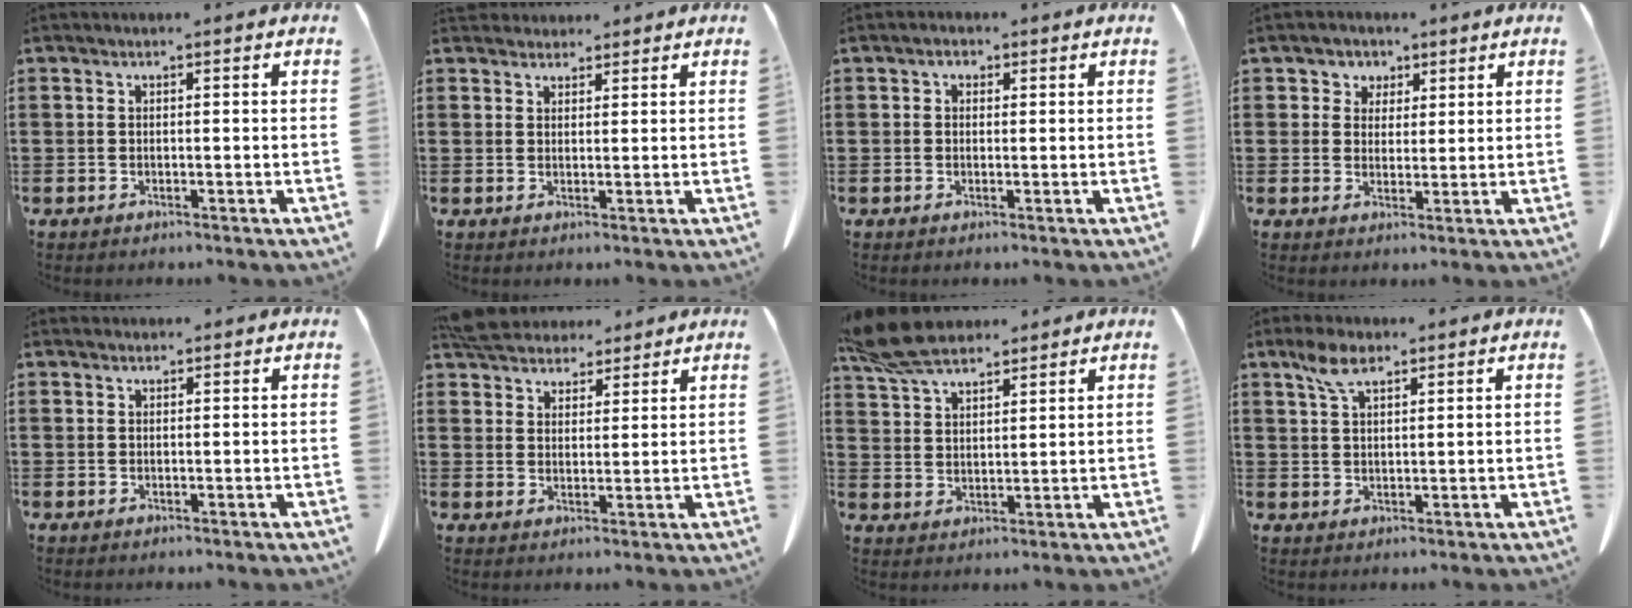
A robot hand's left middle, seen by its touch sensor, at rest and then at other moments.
{"total": 2.6, "force": [2.4, 0.9, 0.2], "torque": [-0.001, -0.005, 0.046]}
{"total": 1.4, "force": [0.6, 1.0, 0.8], "torque": [-0.019, 0.006, 0.010]}
{"total": 3.2, "force": [1.8, 2.7, 0.0], "torque": [-0.010, 0.009, 0.031]}
{"total": 0.7, "force": [0.7, 0.2, 0.0], "torque": [-0.002, -0.001, 0.015]}
{"total": 5.5, "force": [5.2, 1.7, 0.7], "torque": [-0.033, -0.008, 0.101]}
{"total": 8.7, "force": [7.2, 2.8, 4.1], "torque": [-0.102, -0.008, 0.138]}
{"total": 4.7, "force": [2.9, 1.8, 3.2], "torque": [-0.072, 0.005, 0.053]}